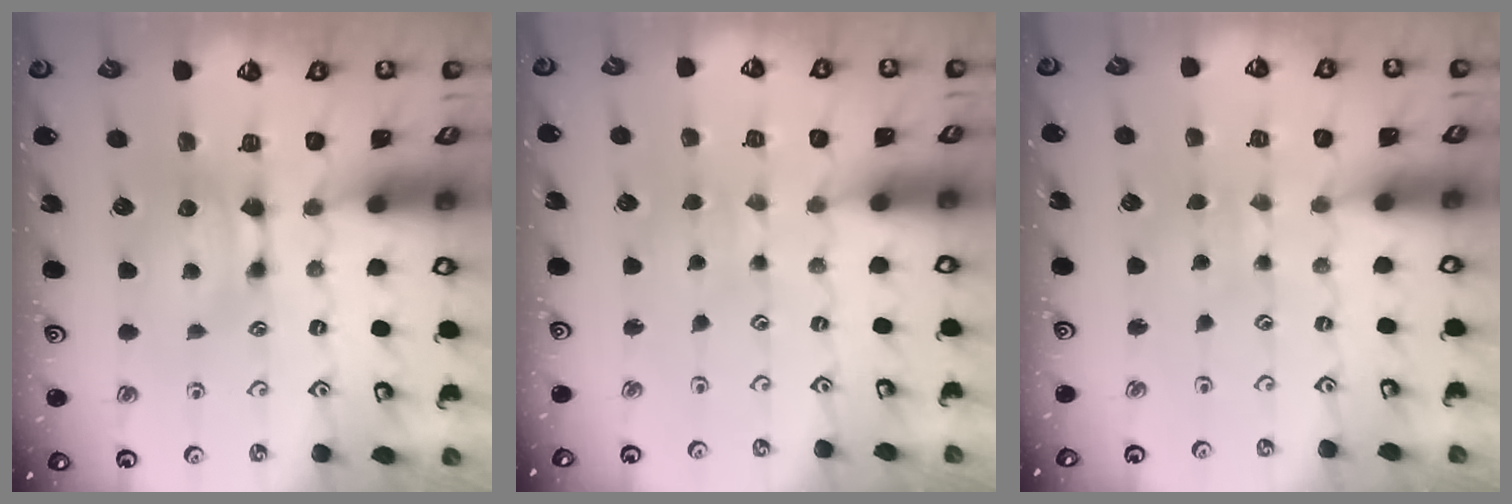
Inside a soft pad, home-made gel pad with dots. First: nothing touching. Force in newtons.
{"total": 3.6, "press": 3.6, "slide": 0.1}
{"total": 3.1, "press": 3.1, "slide": 0.2}